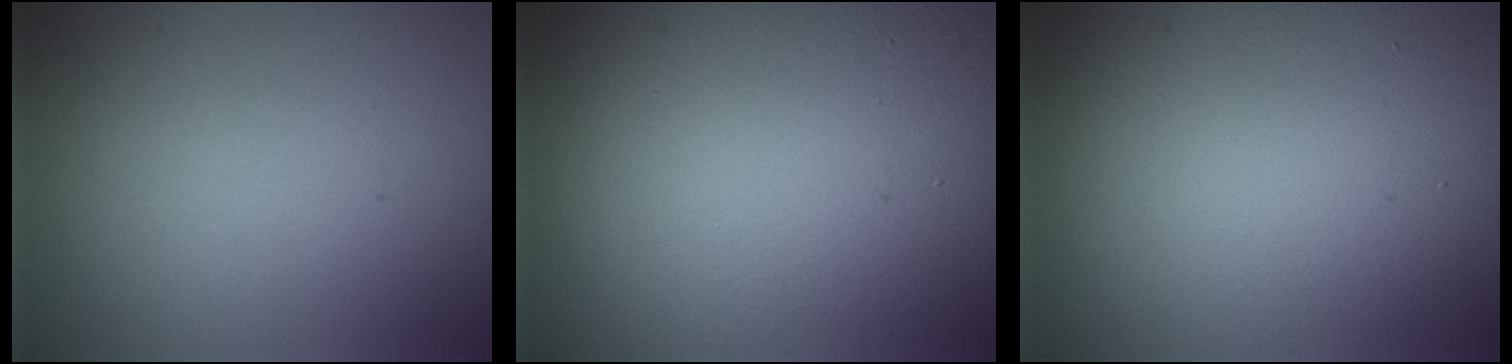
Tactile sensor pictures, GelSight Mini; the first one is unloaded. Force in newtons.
{"total": 20.6, "press": 20.5, "slide": 1.4}
{"total": 19.8, "press": 19.8, "slide": 0.7}